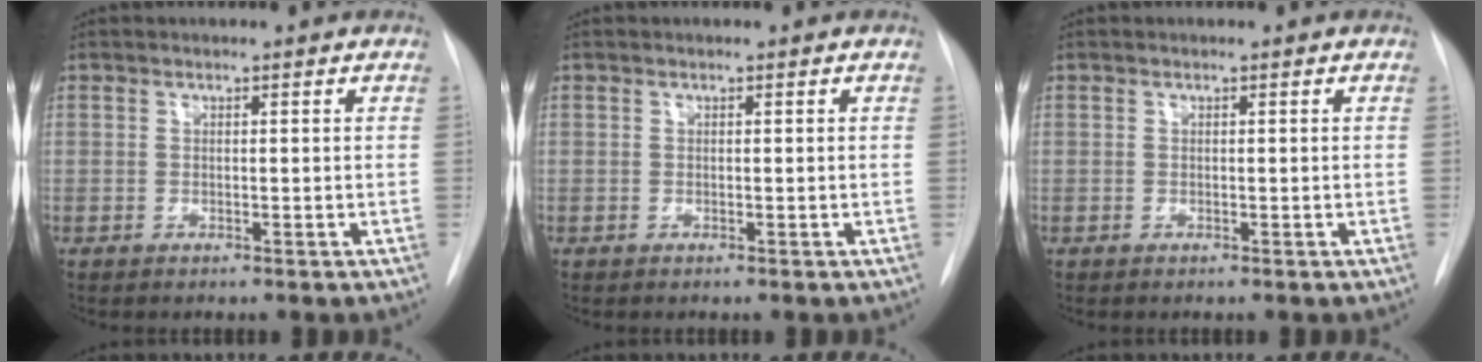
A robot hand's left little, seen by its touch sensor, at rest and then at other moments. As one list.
[{"total": 0.0}, {"total": 0.0}]